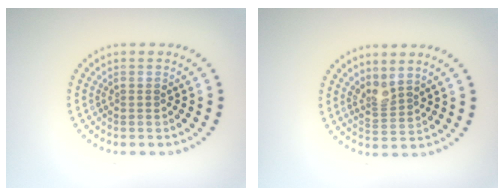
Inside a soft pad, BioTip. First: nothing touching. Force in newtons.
{"total": 2.0, "press": 1.5, "slide": 1.3}